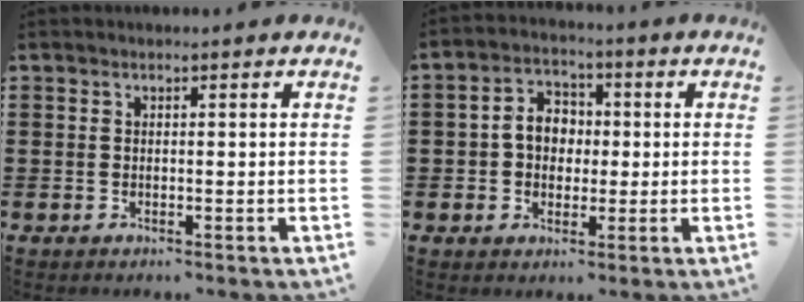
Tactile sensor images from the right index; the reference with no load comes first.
{"total": 5.2, "force": [-0.1, 4.2, 3.1], "torque": [-0.070, 0.014, -0.005]}